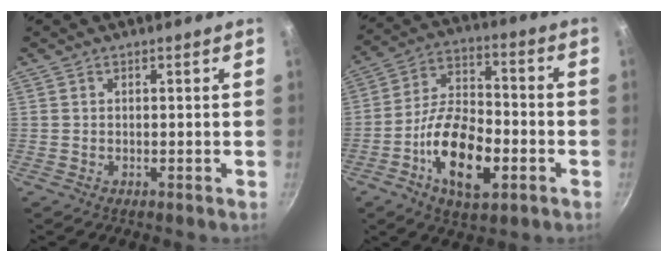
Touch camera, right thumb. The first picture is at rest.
{"total": 16.3, "force": [-5.7, 8.0, 13.0], "torque": [-0.217, 0.032, -0.106]}